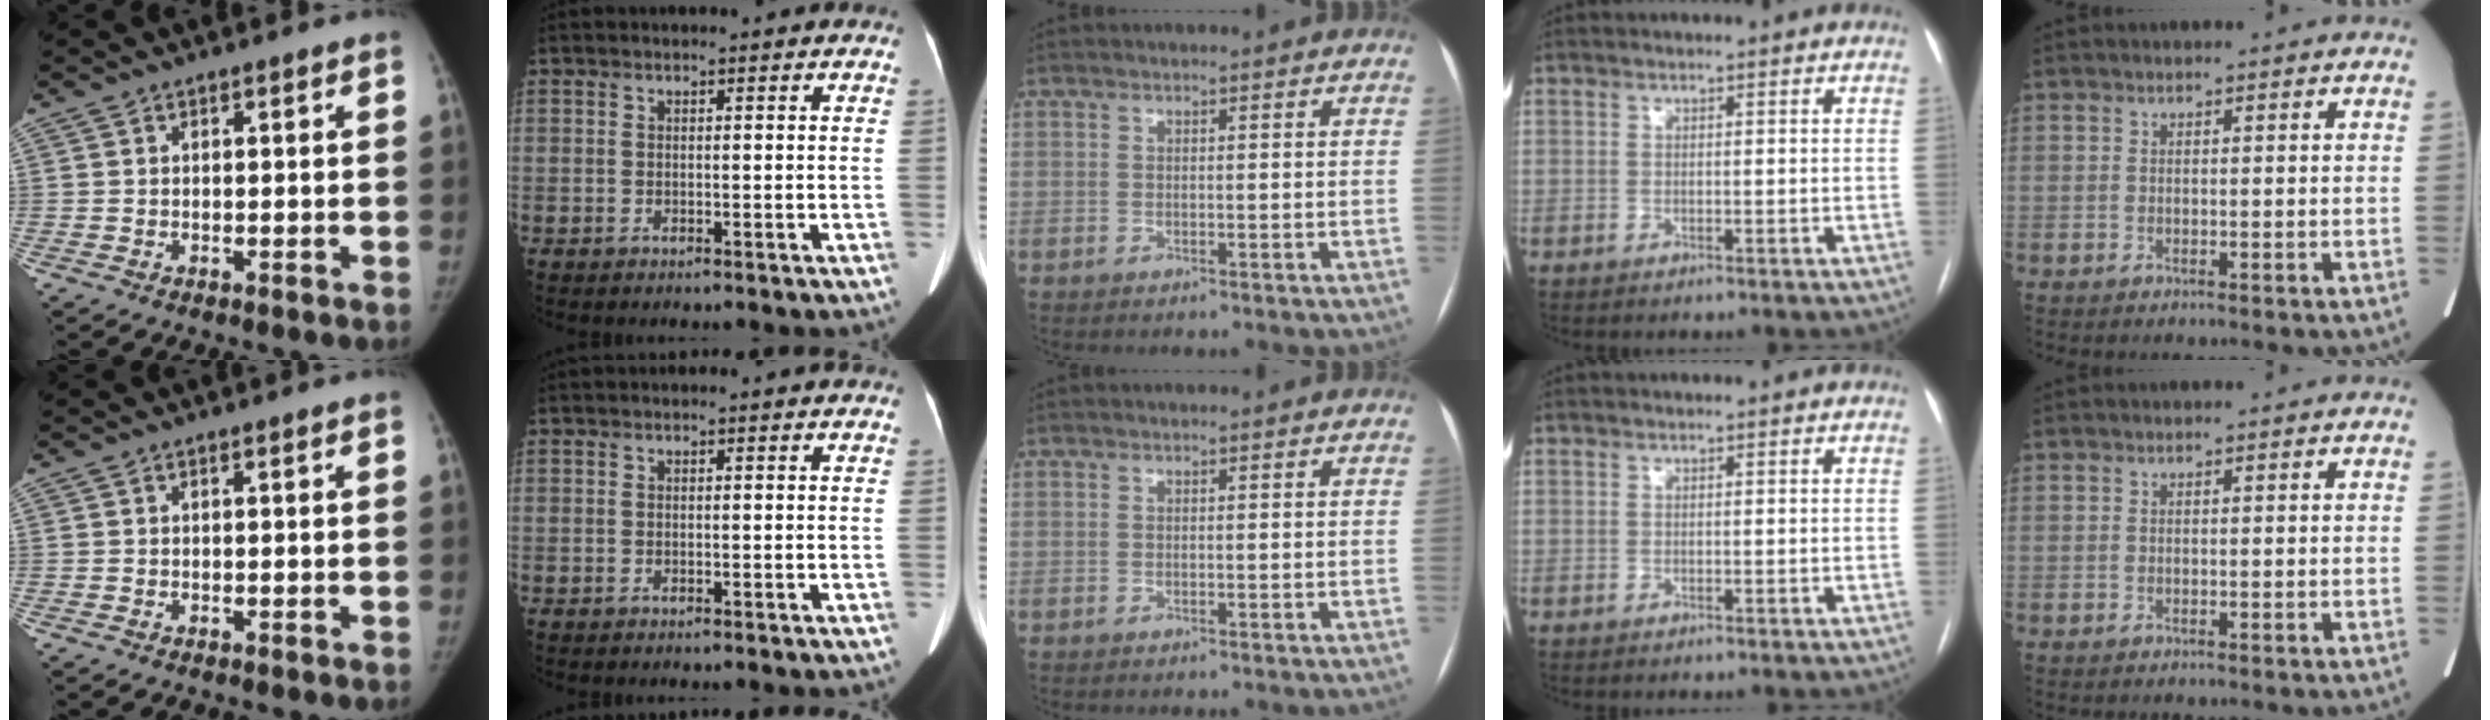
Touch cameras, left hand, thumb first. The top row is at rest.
{}